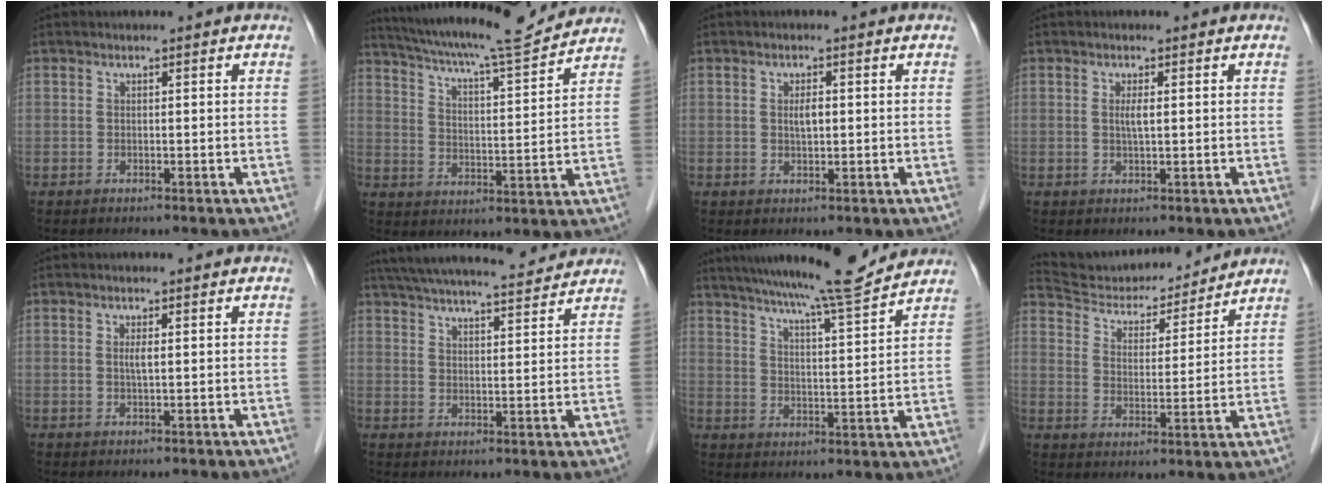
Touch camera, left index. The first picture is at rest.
{"total": 15.8, "force": [14.7, 0.1, 5.9], "torque": [-0.108, -0.008, 0.222]}
{"total": 1.9, "force": [-0.1, 0.6, 1.7], "torque": [-0.033, -0.004, 0.000]}
{"total": 1.6, "force": [-0.1, 0.1, 1.6], "torque": [-0.035, -0.004, 0.000]}
{"total": 1.3, "force": [-0.1, 0.0, 1.2], "torque": [-0.029, -0.005, -0.001]}
{"total": 17.7, "force": [16.1, 2.3, 6.9], "torque": [-0.118, 0.031, 0.232]}
{"total": 14.1, "force": [12.7, -0.6, 6.1], "torque": [-0.101, -0.007, 0.185]}
{"total": 15.3, "force": [14.7, 2.6, 3.4], "torque": [-0.054, -0.003, 0.228]}